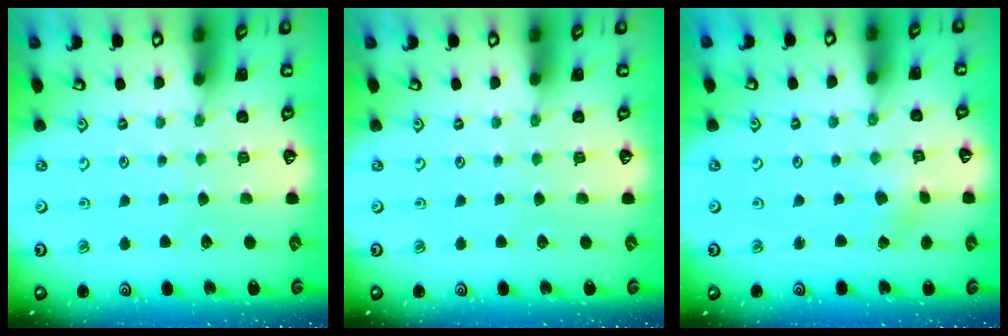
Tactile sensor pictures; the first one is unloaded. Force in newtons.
{"total": 0.0}
{"total": 0.8, "press": 0.8, "slide": 0.1}